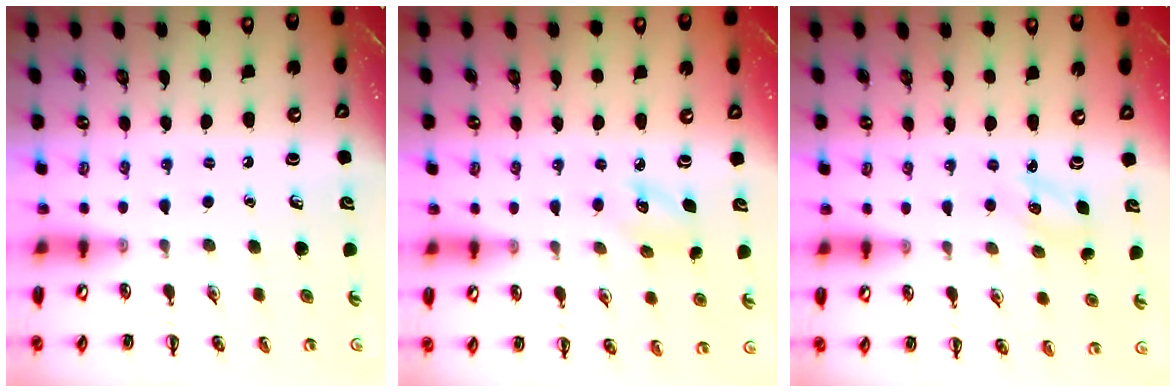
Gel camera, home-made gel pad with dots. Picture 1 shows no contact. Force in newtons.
{"total": 3.9, "press": 3.7, "slide": 1.0}
{"total": 2.1, "press": 2.0, "slide": 0.6}